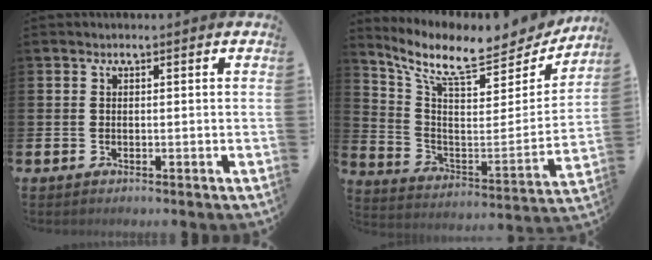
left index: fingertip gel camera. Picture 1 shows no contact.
{"total": 11.0, "force": [9.2, 3.0, 5.2], "torque": [-0.121, -0.069, 0.151]}